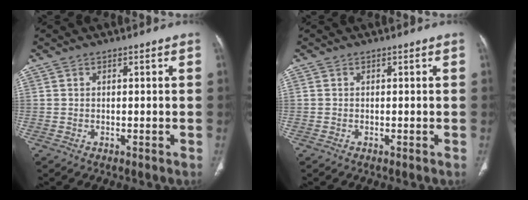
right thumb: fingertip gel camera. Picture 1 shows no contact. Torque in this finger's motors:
{"motor_torque": [0.02, -0.14, -0.44, 0.22, -0.03]}